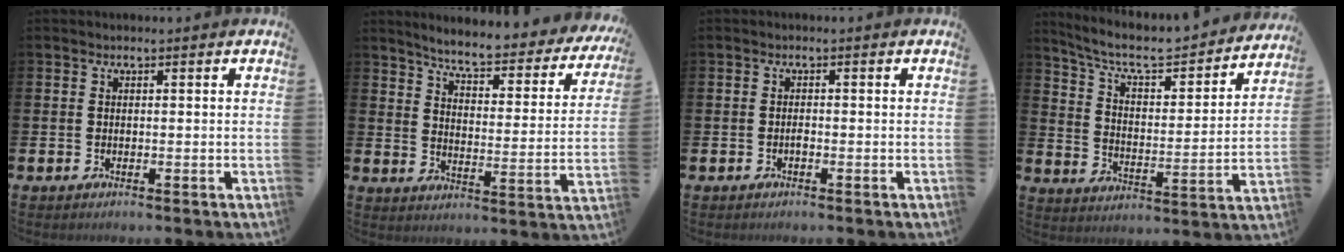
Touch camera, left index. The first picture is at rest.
{"total": 5.6, "force": [5.2, 0.5, 2.2], "torque": [-0.065, -0.044, 0.081]}
{"total": 0.6, "force": [-0.4, 0.2, 0.4], "torque": [-0.007, -0.005, -0.007]}
{"total": 7.6, "force": [6.6, 1.9, 3.1], "torque": [-0.092, -0.048, 0.108]}